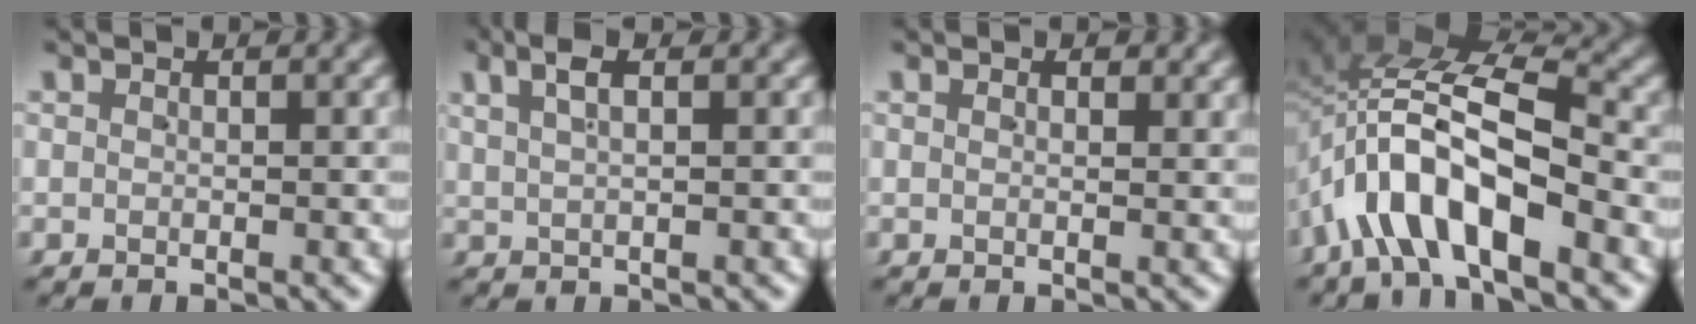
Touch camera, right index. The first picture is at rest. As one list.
[{"total": 2.9, "force": [1.7, 0.7, 2.2], "torque": [-0.036, 0.016, 0.027]}, {"total": 0.9, "force": [0.7, 0.4, 0.5], "torque": [-0.002, -0.002, 0.010]}, {"total": 11.5, "force": [0.3, 7.2, 9.0], "torque": [-0.182, 0.003, -0.007]}]